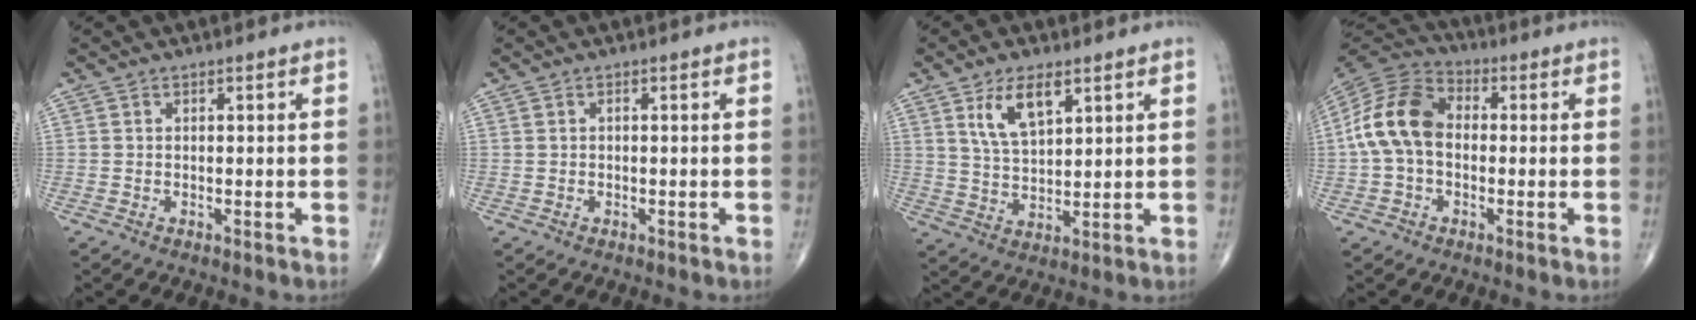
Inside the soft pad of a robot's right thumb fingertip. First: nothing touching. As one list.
[{"total": 0.0}, {"total": 8.2, "force": [4.2, 3.5, 6.1], "torque": [-0.104, -0.021, 0.086]}, {"total": 12.3, "force": [-0.2, 8.5, 8.9], "torque": [-0.171, 0.034, -0.016]}]